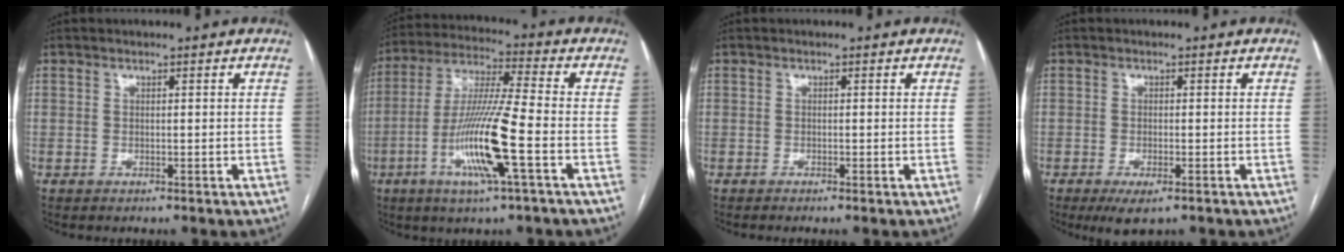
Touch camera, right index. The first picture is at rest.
{"total": 13.8, "force": [-4.5, -0.2, 13.0], "torque": [-0.267, -0.011, -0.090]}
{"total": 0.6, "force": [-0.4, -0.1, 0.4], "torque": [-0.009, 0.000, -0.008]}
{"total": 3.9, "force": [-2.3, 1.1, 2.9], "torque": [-0.048, -0.007, -0.031]}